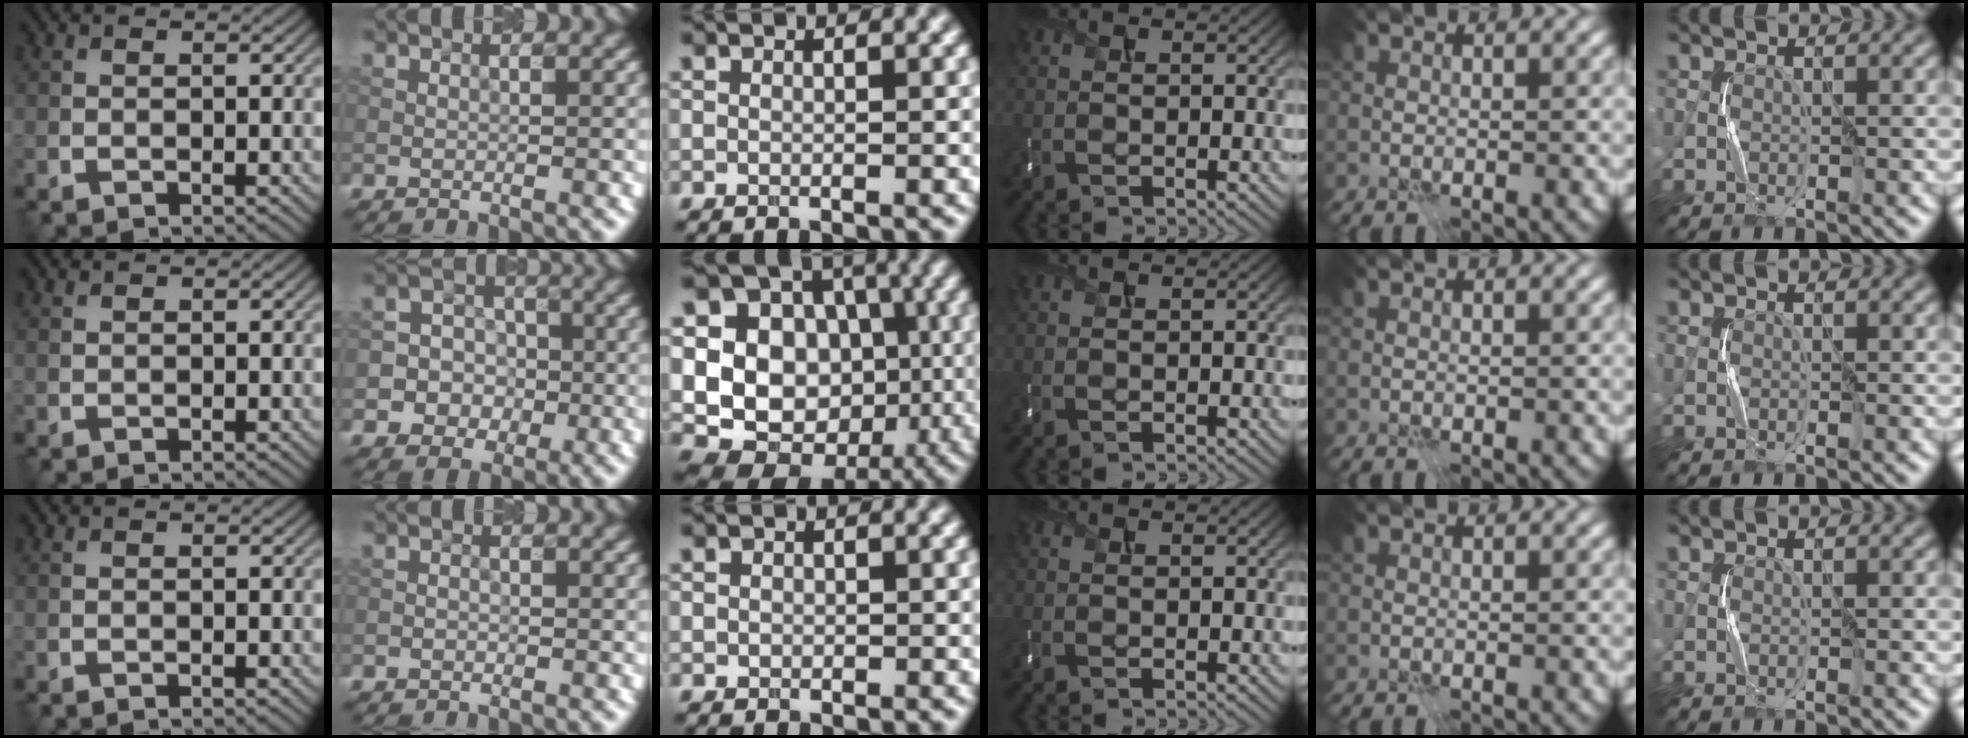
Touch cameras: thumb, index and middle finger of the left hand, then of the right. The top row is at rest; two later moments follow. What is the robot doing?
{"motion": "press", "object": "memory foam"}